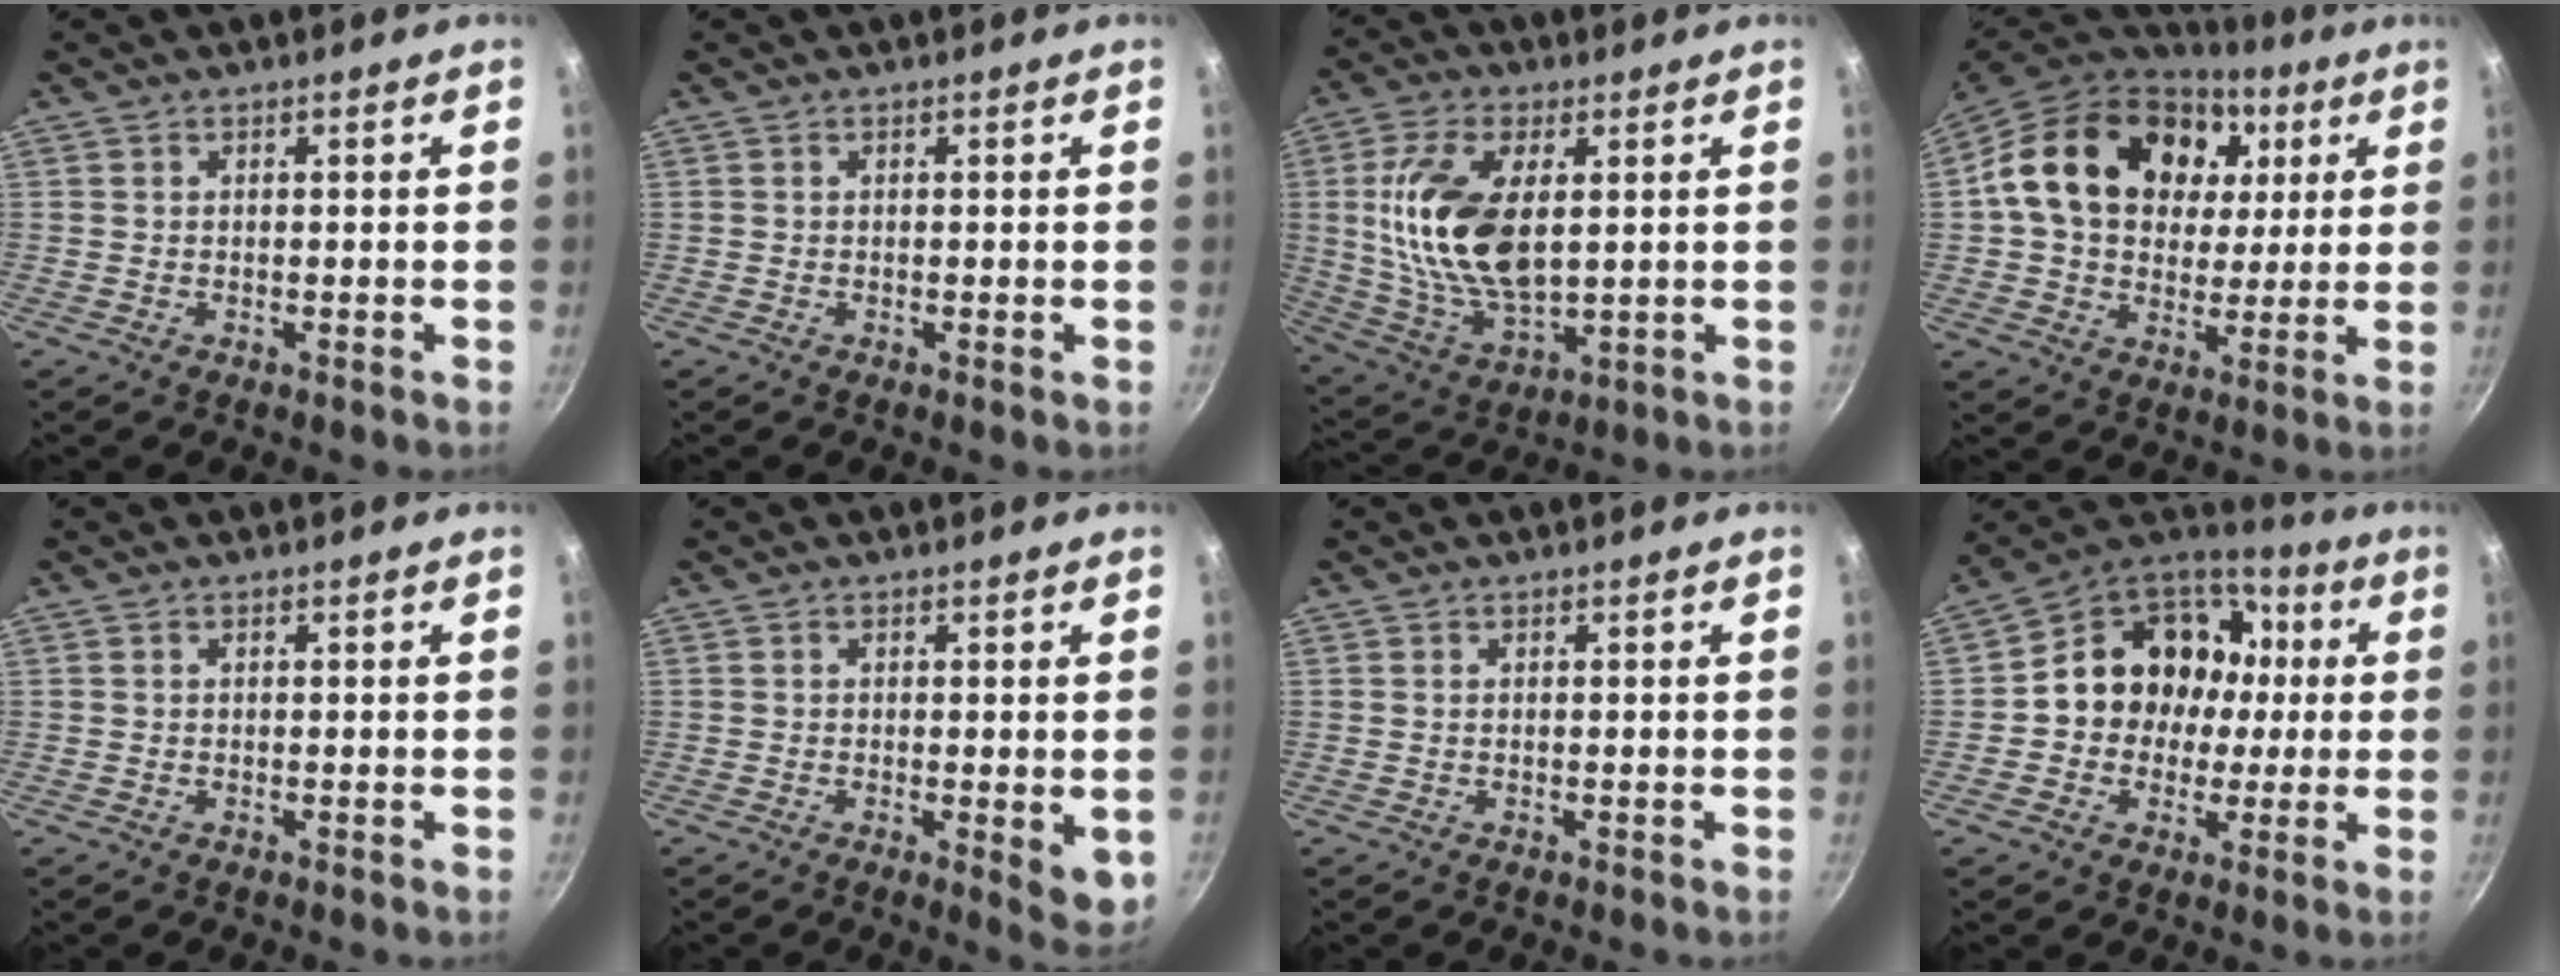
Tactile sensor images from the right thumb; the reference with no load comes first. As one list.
[{"total": 0.0}, {"total": 17.4, "force": [2.8, 9.0, 14.6], "torque": [-0.277, -0.010, 0.061]}, {"total": 22.9, "force": [6.6, 16.9, 14.0], "torque": [-0.226, 0.006, 0.106]}, {"total": 0.0}, {"total": 5.2, "force": [-0.6, 1.7, 4.9], "torque": [-0.057, -0.012, -0.007]}, {"total": 0.0}, {"total": 18.0, "force": [1.2, 15.3, 9.4], "torque": [-0.121, 0.048, 0.012]}]